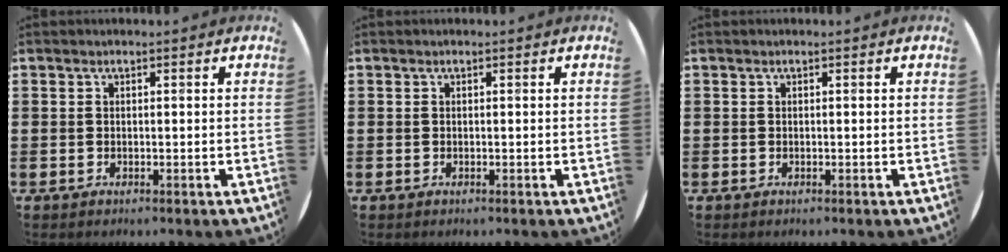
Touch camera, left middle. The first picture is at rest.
{"total": 0.0}
{"total": 0.0}